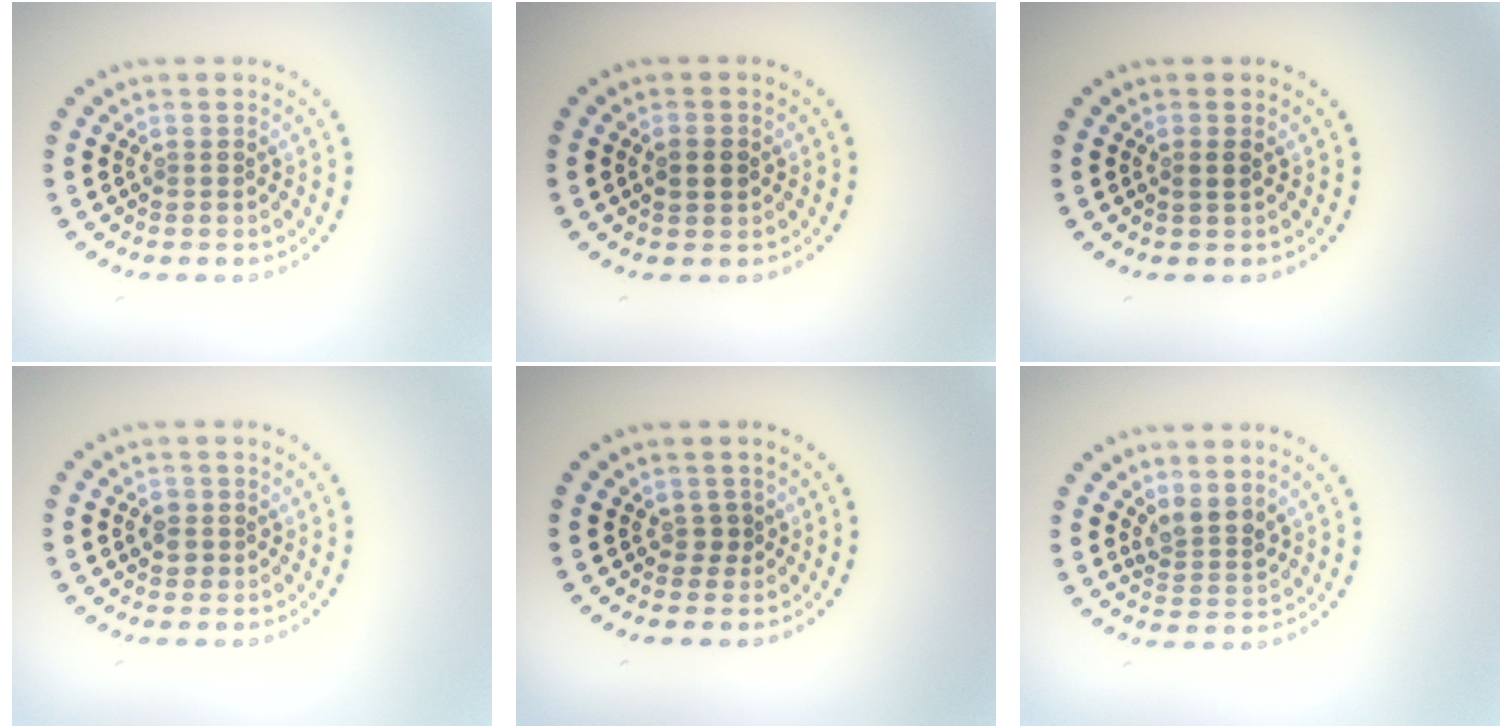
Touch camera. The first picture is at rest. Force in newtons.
{"total": 2.1, "press": 2.1, "slide": 0.2}
{"total": 0.9, "press": 0.7, "slide": 0.6}
{"total": 1.3, "press": 1.2, "slide": 0.5}
{"total": 1.0, "press": 0.8, "slide": 0.5}
{"total": 2.3, "press": 1.9, "slide": 1.3}